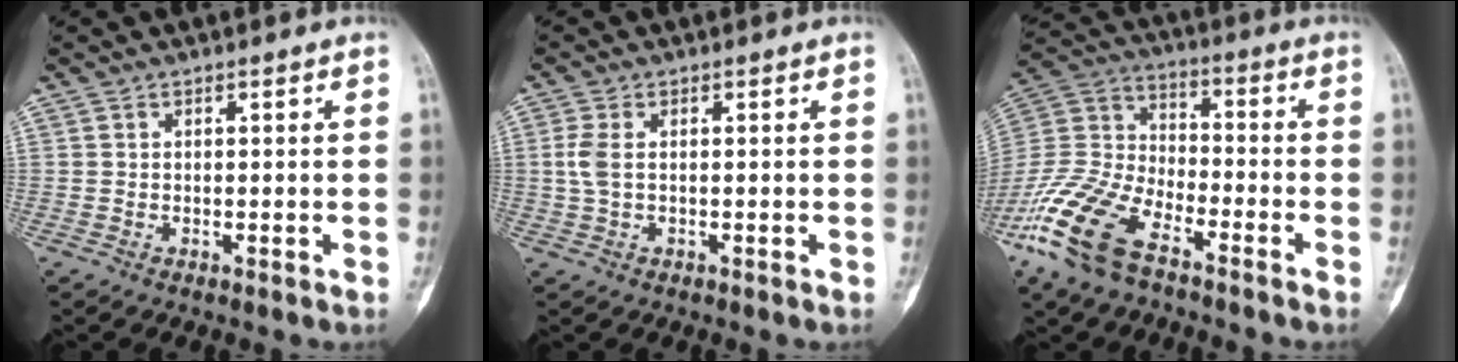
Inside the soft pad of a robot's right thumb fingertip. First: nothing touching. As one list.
[{"total": 3.1, "force": [0.3, 1.6, 2.7], "torque": [-0.081, 0.002, 0.005]}, {"total": 16.9, "force": [-10.5, 7.5, 10.9], "torque": [-0.238, 0.041, -0.212]}]